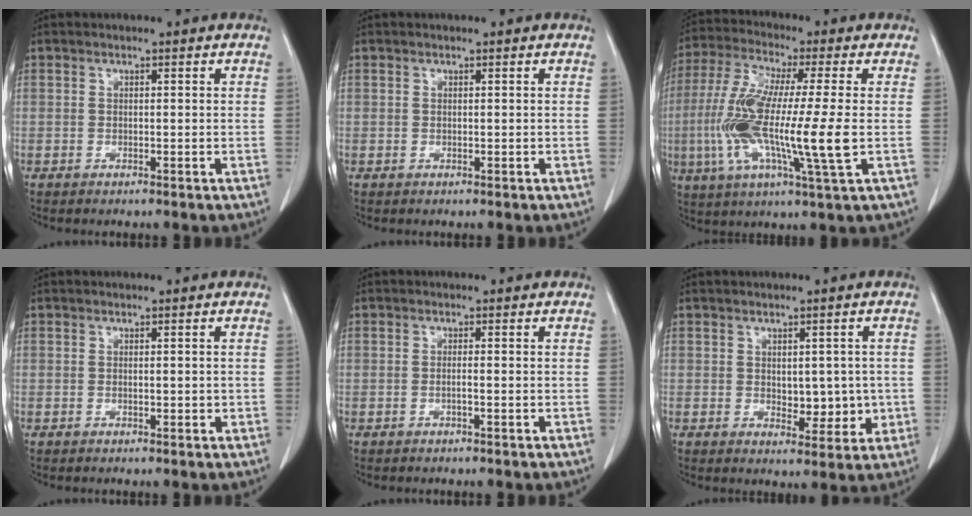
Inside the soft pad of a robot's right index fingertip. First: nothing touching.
{"total": 0.0}
{"total": 16.9, "force": [-2.2, 1.1, 16.7], "torque": [-0.339, -0.018, -0.047]}
{"total": 1.4, "force": [-0.2, 0.6, 1.3], "torque": [-0.025, 0.003, 0.003]}
{"total": 1.2, "force": [-0.3, 0.2, 1.1], "torque": [-0.021, 0.002, -0.004]}
{"total": 6.1, "force": [-0.2, 3.4, 5.1], "torque": [-0.060, 0.004, 0.010]}